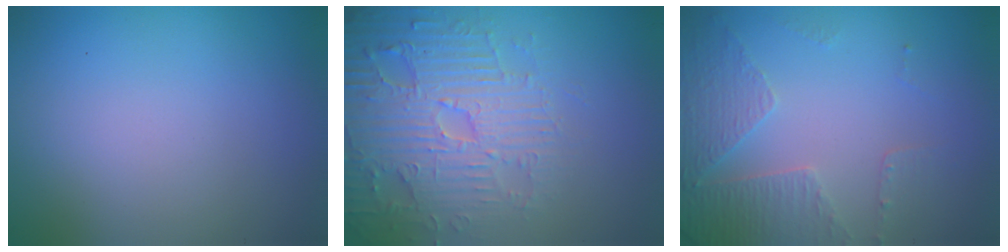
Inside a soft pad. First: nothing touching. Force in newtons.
{"total": 5.4, "press": 5.3, "slide": 1.3}
{"total": 4.6, "press": 3.4, "slide": 3.1}